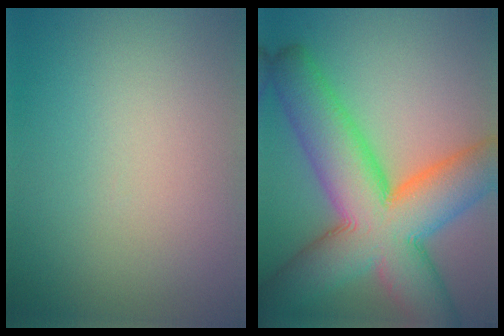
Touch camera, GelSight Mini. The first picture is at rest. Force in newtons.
{"total": 13.6, "press": 13.6, "slide": 0.6}